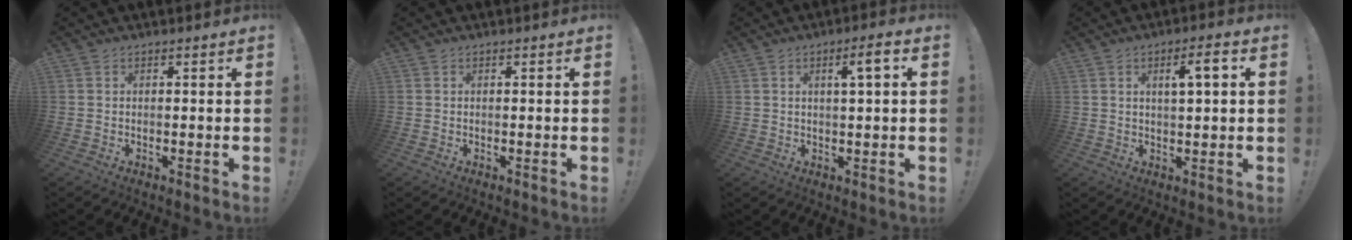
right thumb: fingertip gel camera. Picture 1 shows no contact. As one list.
[{"total": 0.0}, {"total": 4.7, "force": [1.4, 0.4, 4.4], "torque": [-0.061, -0.006, 0.015]}, {"total": 5.3, "force": [1.8, 1.0, 4.9], "torque": [-0.073, -0.005, 0.023]}]